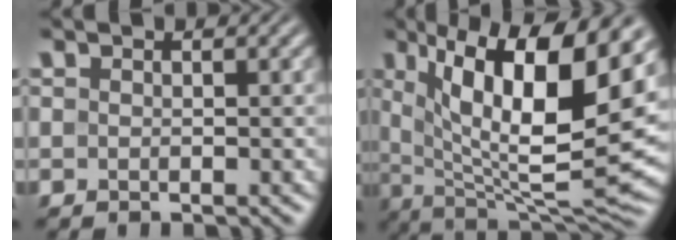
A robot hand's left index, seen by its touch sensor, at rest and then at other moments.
{"total": 13.8, "force": [5.0, 4.5, 12.0], "torque": [-0.195, -0.007, 0.093]}